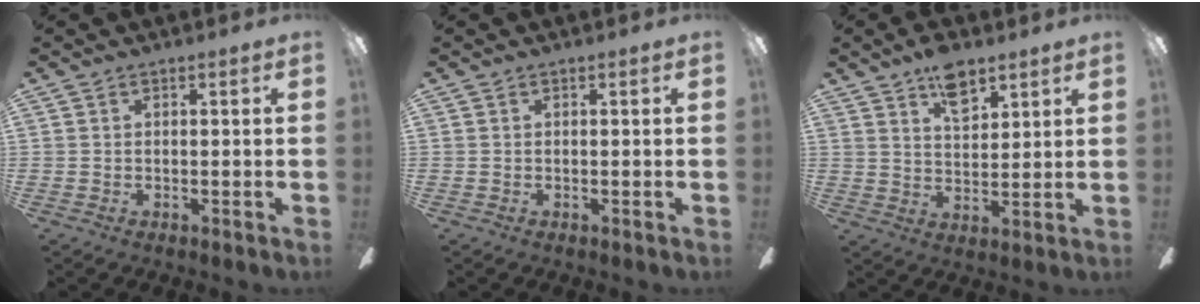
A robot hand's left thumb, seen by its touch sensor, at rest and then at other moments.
{"total": 0.0}
{"total": 8.6, "force": [5.6, 4.2, 4.9], "torque": [-0.070, -0.022, 0.098]}